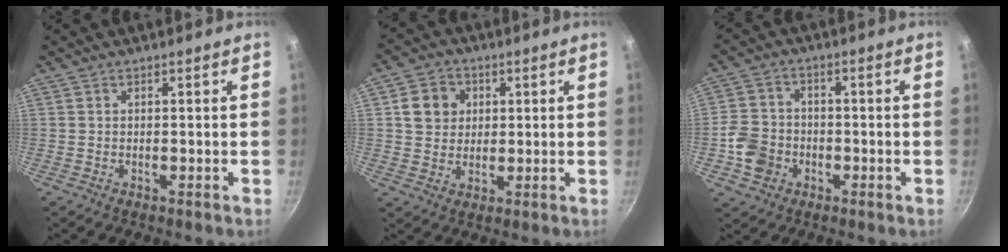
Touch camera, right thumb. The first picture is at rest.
{"total": 7.6, "force": [1.7, 6.8, 3.0], "torque": [-0.025, -0.002, 0.028]}
{"total": 7.6, "force": [-2.4, 6.3, 3.3], "torque": [-0.045, 0.018, -0.046]}